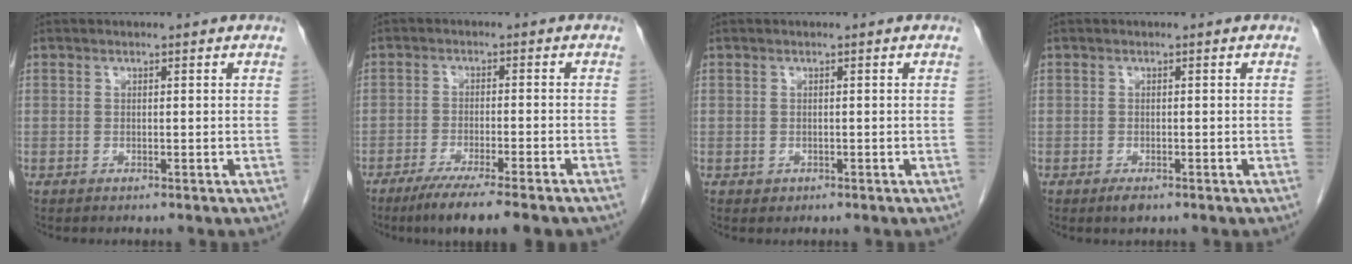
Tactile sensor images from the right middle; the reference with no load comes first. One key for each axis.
{"total": 10.0, "fx": -7.7, "fy": 0.3, "fz": 6.4, "tx": -0.087, "ty": -0.021, "tz": -0.115}
{"total": 0.6, "fx": -0.1, "fy": 0.5, "fz": 0.1, "tx": -0.002, "ty": 0.002, "tz": 0.001}
{"total": 1.4, "fx": -0.9, "fy": 0.5, "fz": 0.9, "tx": -0.016, "ty": -0.002, "tz": -0.011}